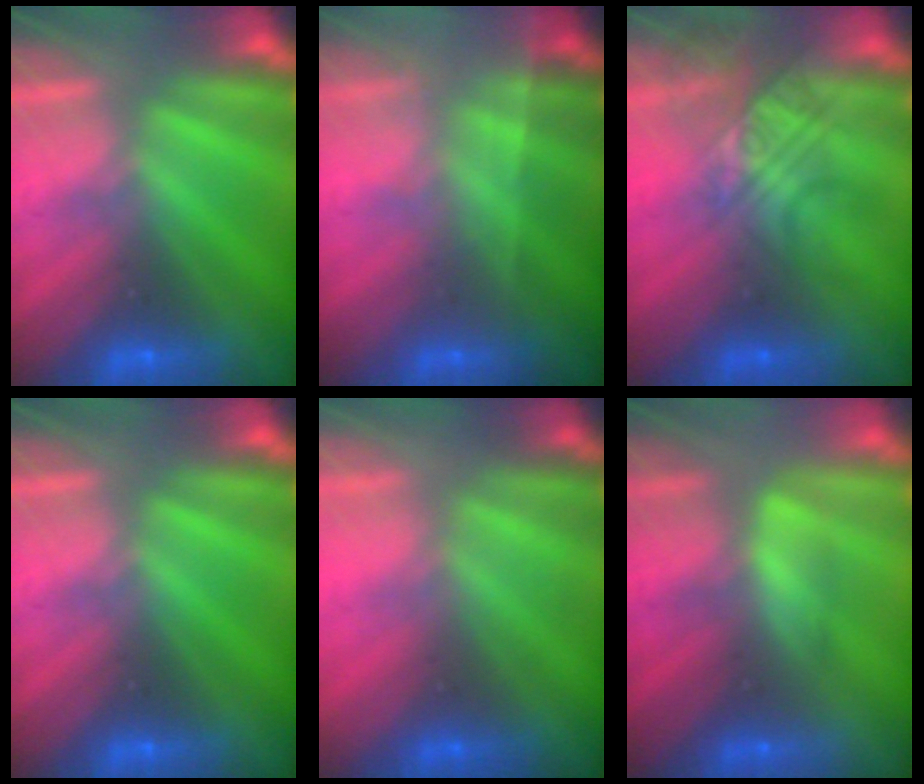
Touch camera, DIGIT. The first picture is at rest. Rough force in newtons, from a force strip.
{"total": 1.8}
{"total": 2.4}
{"total": 0.0}
{"total": 2.0}
{"total": 2.6}